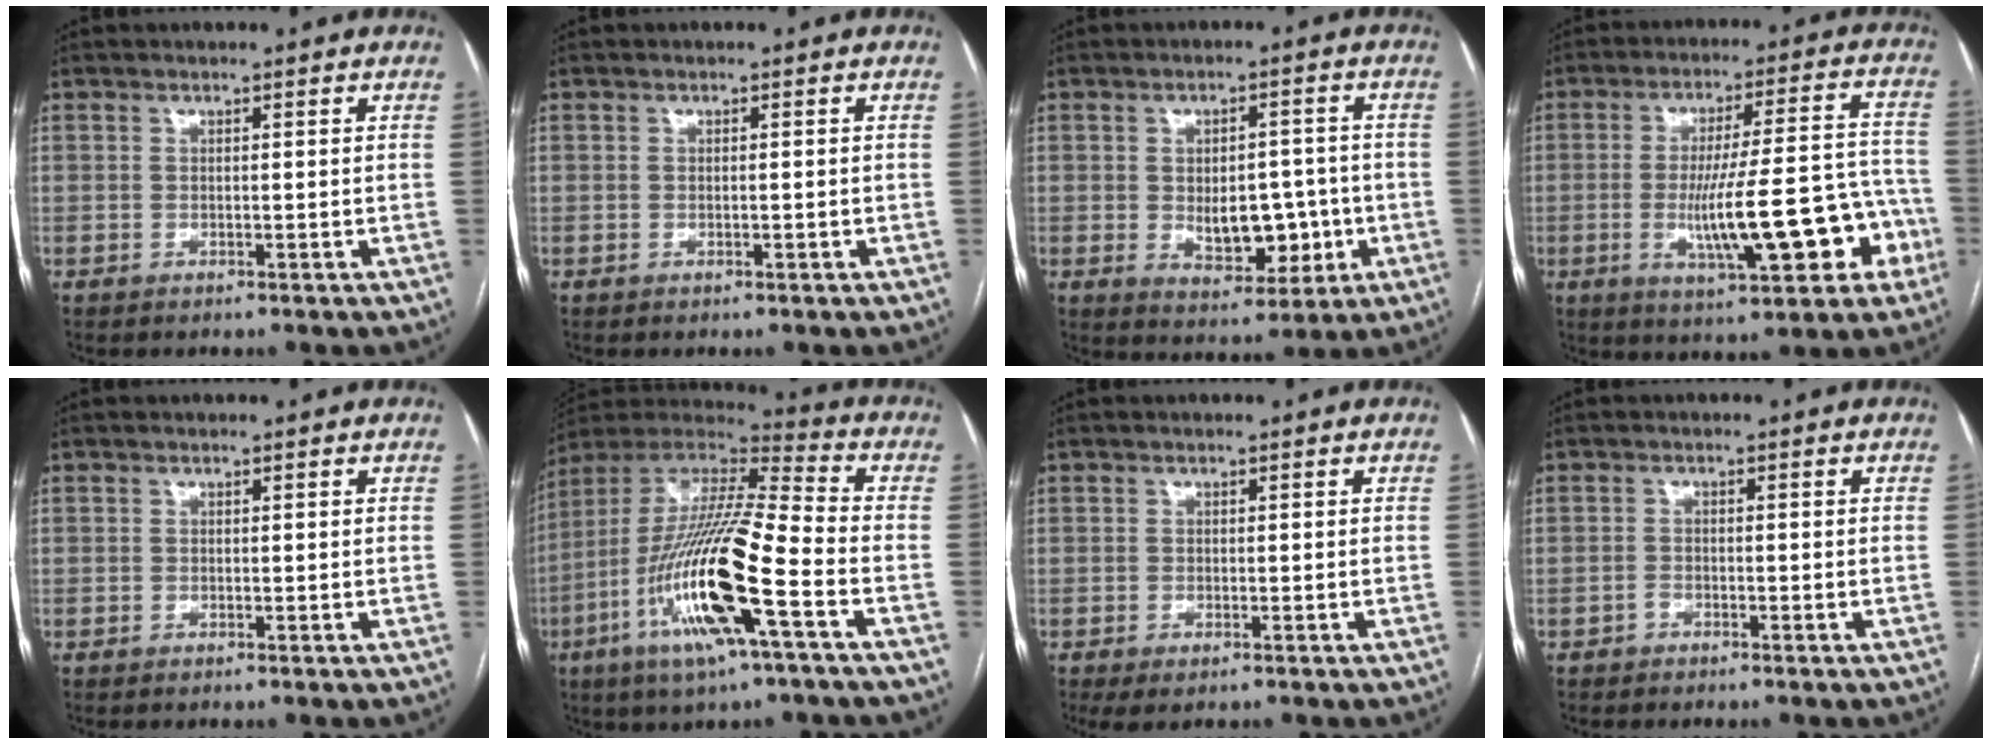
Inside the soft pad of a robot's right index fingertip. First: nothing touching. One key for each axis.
{"total": 0.5, "fx": -0.2, "fy": 0.1, "fz": 0.5, "tx": -0.011, "ty": -0.001, "tz": -0.001}
{"total": 8.8, "fx": -1.3, "fy": 5.0, "fz": 7.1, "tx": -0.100, "ty": 0.006, "tz": -0.008}
{"total": 16.7, "fx": -5.0, "fy": 3.6, "fz": 15.5, "tx": -0.229, "ty": 0.024, "tz": -0.064}
{"total": 0.0}
{"total": 20.8, "fx": -7.4, "fy": 1.9, "fz": 19.3, "tx": -0.405, "ty": -0.025, "tz": -0.143}
{"total": 2.0, "fx": -1.0, "fy": 1.0, "fz": 1.3, "tx": -0.025, "ty": -0.003, "tz": -0.007}
{"total": 0.8, "fx": -0.7, "fy": 0.4, "fz": 0.1, "tx": 0.000, "ty": 0.003, "tz": -0.014}